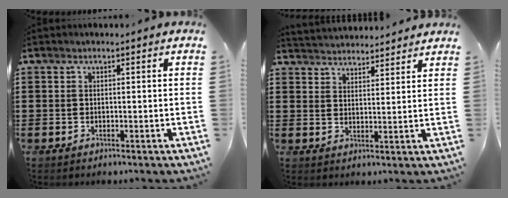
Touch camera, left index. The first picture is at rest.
{"total": 3.1, "force": [3.0, -0.1, -0.6], "torque": [0.000, -0.014, 0.055]}